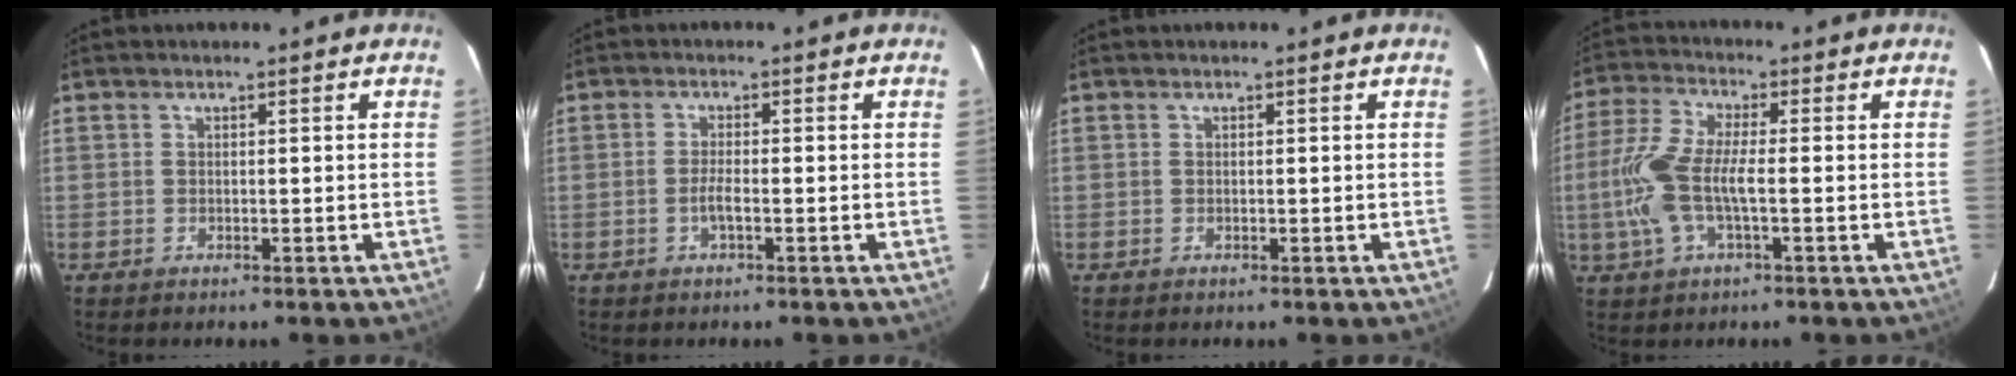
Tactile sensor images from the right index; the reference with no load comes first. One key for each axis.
{"total": 2.1, "fx": -0.8, "fy": 0.2, "fz": 1.9, "tx": -0.039, "ty": 0.000, "tz": -0.016}
{"total": 0.0}
{"total": 10.6, "fx": -1.6, "fy": 3.3, "fz": 10.0, "tx": -0.228, "ty": 0.004, "tz": -0.033}